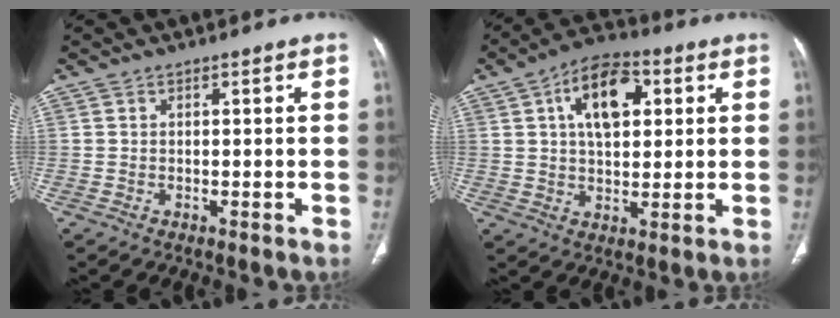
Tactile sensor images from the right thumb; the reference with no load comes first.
{"total": 12.7, "force": [3.9, 7.1, 9.7], "torque": [-0.137, 0.006, 0.059]}